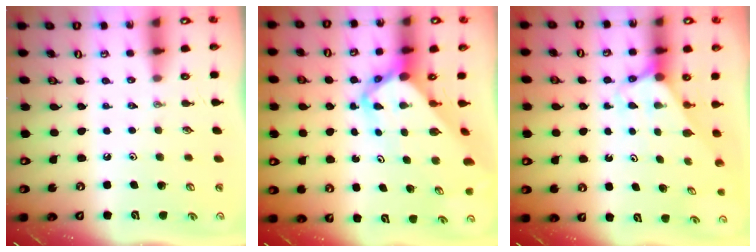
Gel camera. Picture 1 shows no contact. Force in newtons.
{"total": 6.2, "press": 6.2, "slide": 0.4}
{"total": 2.6, "press": 2.6, "slide": 0.2}